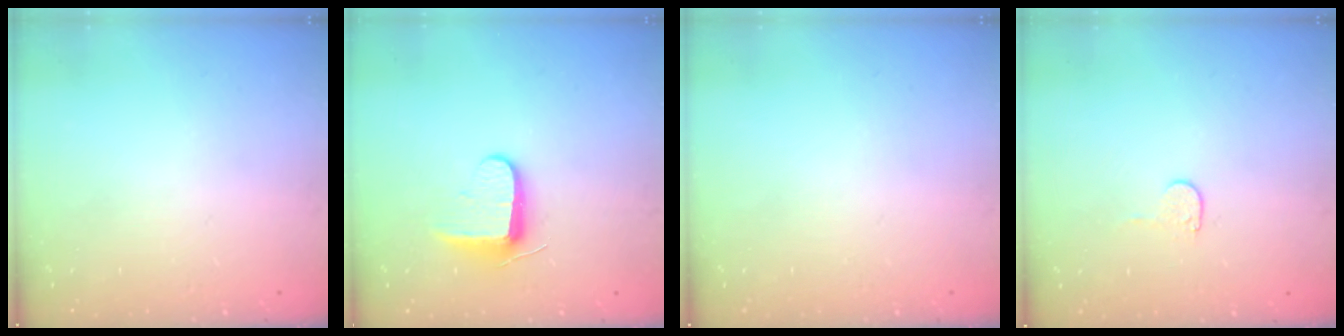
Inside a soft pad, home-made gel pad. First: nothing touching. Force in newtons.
{"total": 8.7, "press": 8.6, "slide": 1.4}
{"total": 0.0}
{"total": 4.0, "press": 4.0, "slide": 0.3}